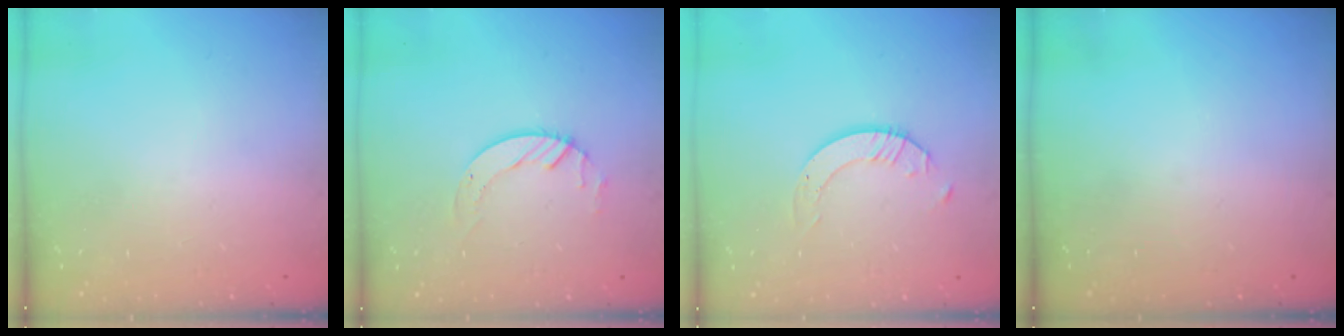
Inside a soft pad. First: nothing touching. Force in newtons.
{"total": 4.2, "press": 4.1, "slide": 0.5}
{"total": 2.7, "press": 2.7, "slide": 0.2}
{"total": 0.0}